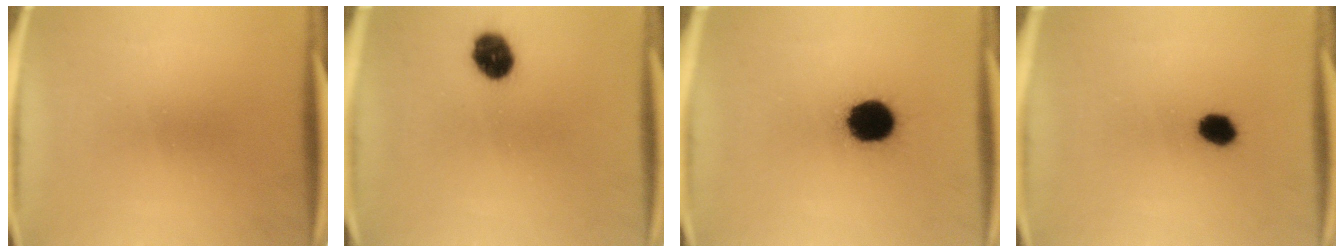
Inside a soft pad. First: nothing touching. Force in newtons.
{"total": 7.1}
{"total": 12.6}
{"total": 4.4}